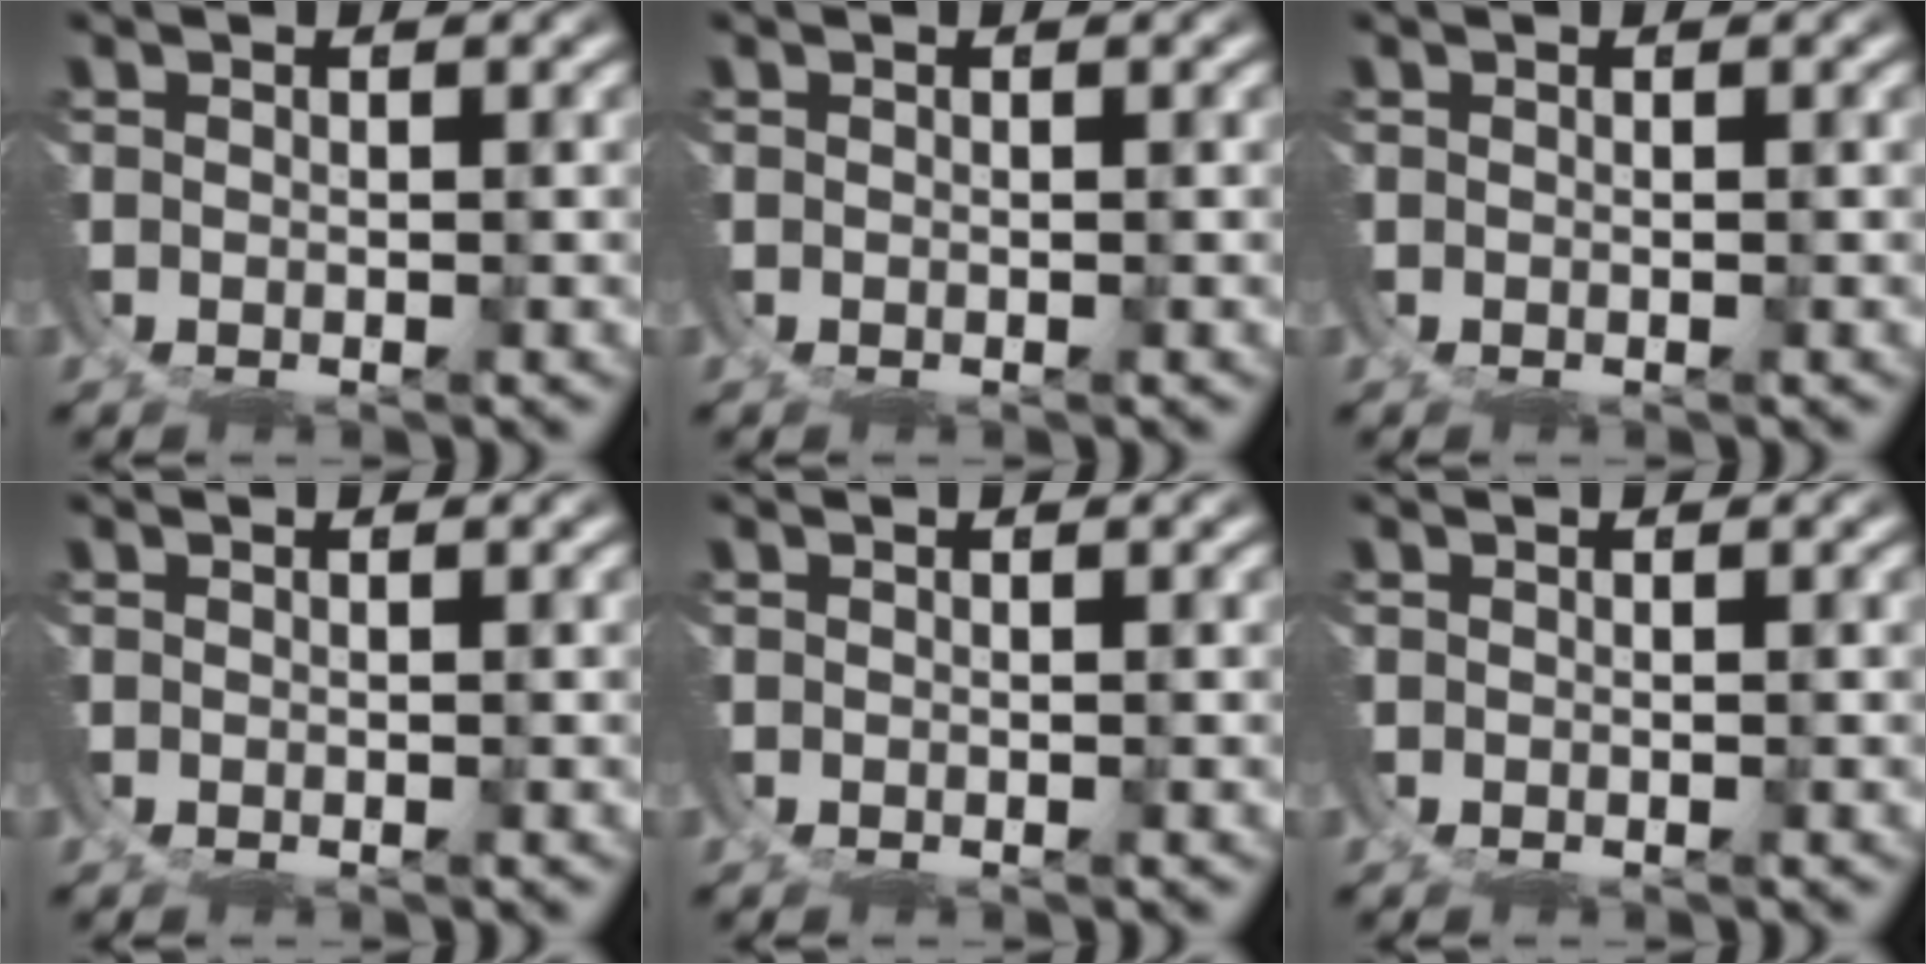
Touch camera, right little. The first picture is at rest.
{"total": 0.0}
{"total": 0.0}
{"total": 0.0}
{"total": 0.0}
{"total": 0.0}